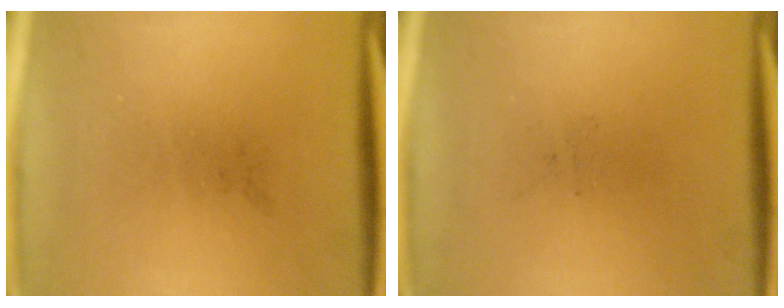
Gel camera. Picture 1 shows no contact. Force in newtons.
{"total": 0.0}